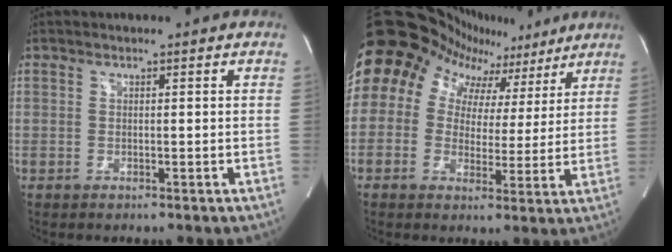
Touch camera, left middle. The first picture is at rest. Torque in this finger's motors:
{"motor_torque": [2.14, 0.00, 1.05, 0.21]}